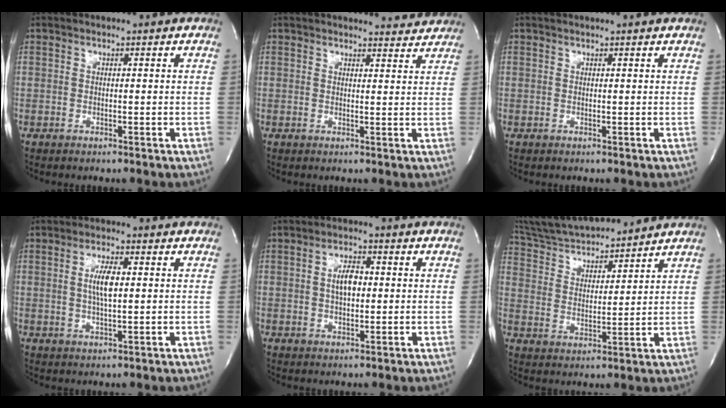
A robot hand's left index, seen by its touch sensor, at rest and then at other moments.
{"total": 4.4, "force": [4.4, 0.7, 0.1], "torque": [-0.001, -0.007, 0.040]}
{"total": 2.4, "force": [2.3, -0.1, 0.8], "torque": [-0.015, 0.015, 0.026]}
{"total": 4.5, "force": [0.6, 0.9, 4.4], "torque": [-0.089, -0.001, 0.011]}
{"total": 4.2, "force": [0.3, 1.8, 3.7], "torque": [-0.073, 0.003, 0.008]}
{"total": 15.9, "force": [14.7, 2.5, 5.7], "torque": [-0.106, 0.024, 0.254]}